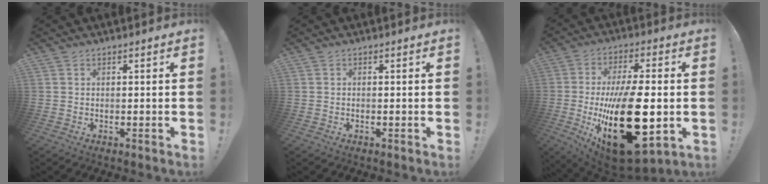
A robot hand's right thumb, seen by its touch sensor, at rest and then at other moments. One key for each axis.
{"total": 0.0}
{"total": 29.8, "fx": -4.5, "fy": 13.1, "fz": 26.4, "tx": -0.466, "ty": 0.005, "tz": -0.054}